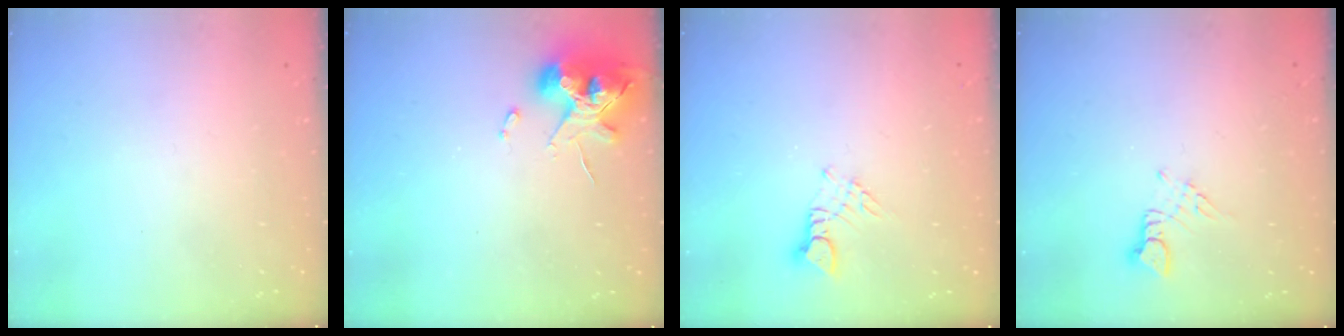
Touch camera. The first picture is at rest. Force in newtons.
{"total": 11.8, "press": 11.7, "slide": 1.6}
{"total": 3.5, "press": 3.5, "slide": 0.2}
{"total": 3.6, "press": 3.6, "slide": 0.4}